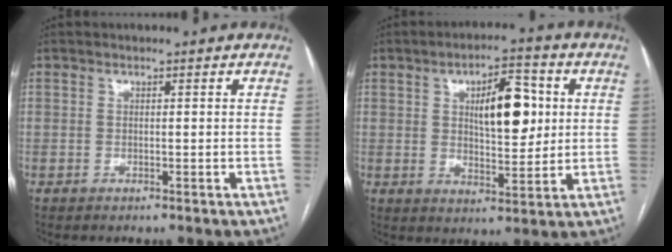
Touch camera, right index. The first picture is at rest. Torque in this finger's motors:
{"motor_torque": [0.87, 0.61, 0.27, 0.12]}